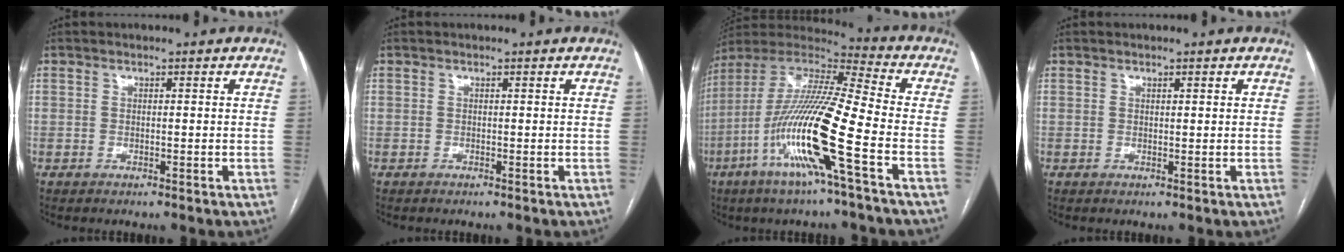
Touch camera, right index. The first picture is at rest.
{"total": 0.0}
{"total": 18.7, "force": [-6.6, -0.1, 17.5], "torque": [-0.357, -0.016, -0.136]}
{"total": 0.5, "force": [0.4, 0.0, 0.4], "torque": [-0.007, 0.000, 0.005]}